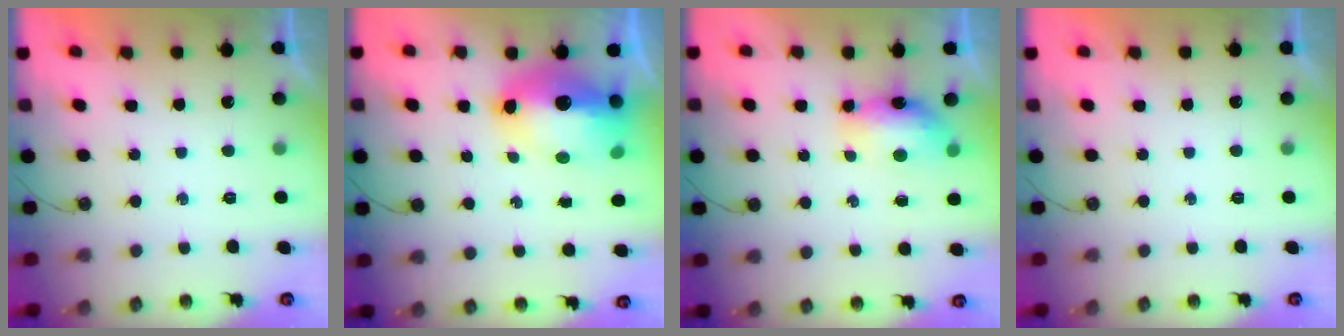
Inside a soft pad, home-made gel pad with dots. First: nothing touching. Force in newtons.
{"total": 15.0, "press": 14.9, "slide": 1.3}
{"total": 11.3, "press": 8.7, "slide": 7.2}
{"total": 0.0}